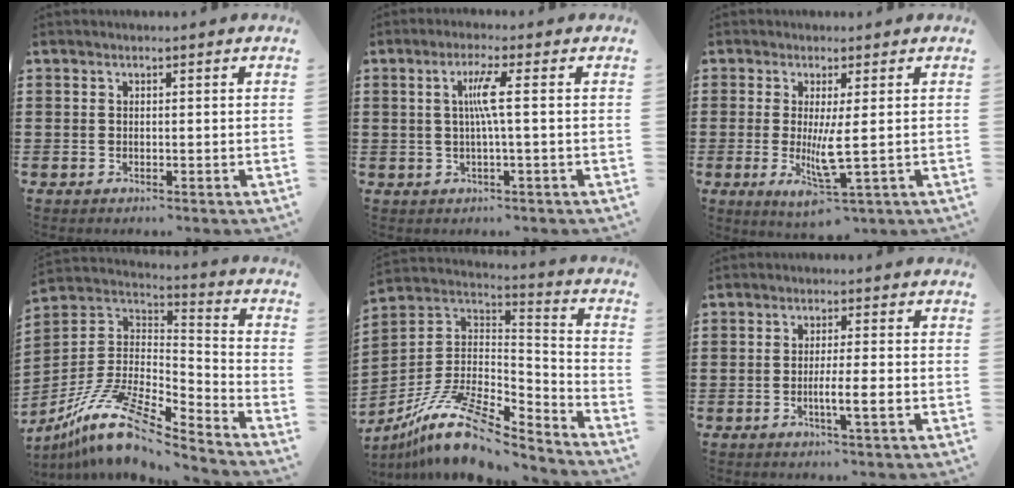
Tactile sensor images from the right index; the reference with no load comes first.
{"total": 4.4, "force": [0.3, -0.3, 4.4], "torque": [-0.084, -0.004, -0.001]}
{"total": 6.1, "force": [-0.6, 1.0, 6.0], "torque": [-0.113, -0.023, -0.011]}
{"total": 13.0, "force": [-9.6, 3.3, 8.1], "torque": [-0.179, 0.020, -0.189]}
{"total": 14.4, "force": [-10.2, 4.7, 9.1], "torque": [-0.181, 0.037, -0.189]}
{"total": 4.5, "force": [-1.3, 0.1, 4.3], "torque": [-0.072, -0.010, -0.024]}